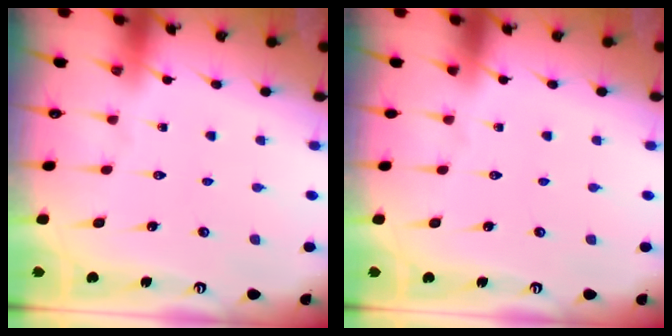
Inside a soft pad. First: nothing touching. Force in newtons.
{"total": 0.0}